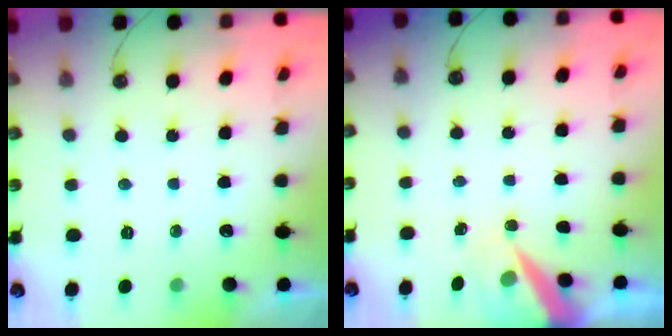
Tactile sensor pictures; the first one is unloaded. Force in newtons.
{"total": 7.0, "press": 7.0, "slide": 0.2}